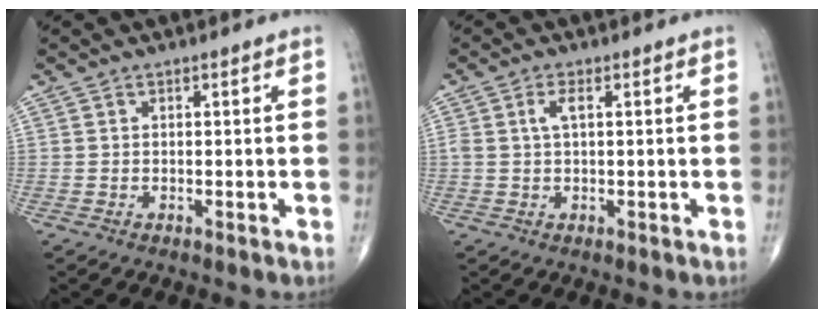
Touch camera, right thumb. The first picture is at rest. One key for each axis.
{"total": 2.4, "fx": 0.6, "fy": 0.9, "fz": 2.2, "tx": -0.050, "ty": 0.006, "tz": 0.015}